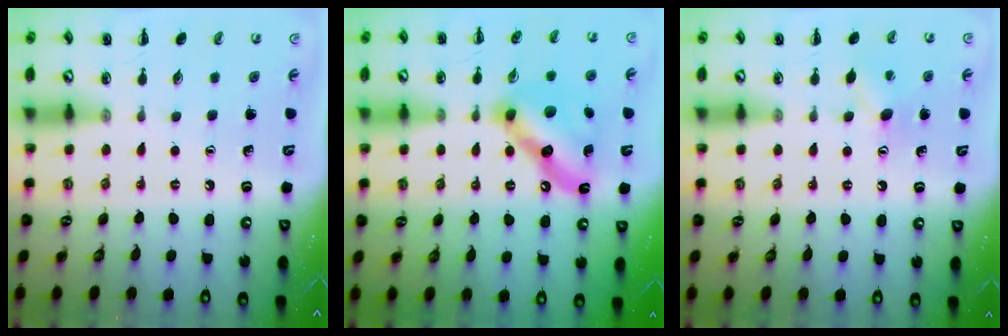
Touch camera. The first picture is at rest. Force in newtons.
{"total": 13.8, "press": 13.7, "slide": 1.3}
{"total": 6.8, "press": 6.6, "slide": 1.6}